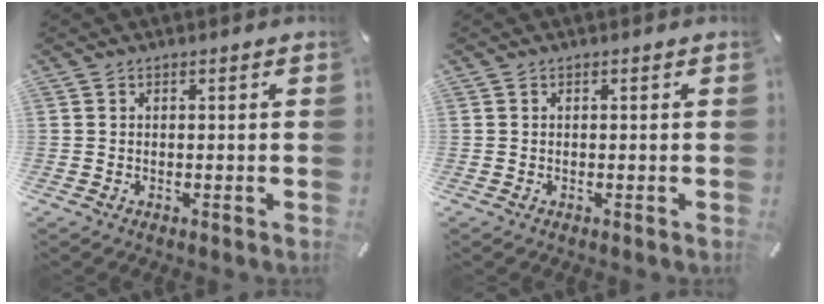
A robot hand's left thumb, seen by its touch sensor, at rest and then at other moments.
{"total": 0.0}